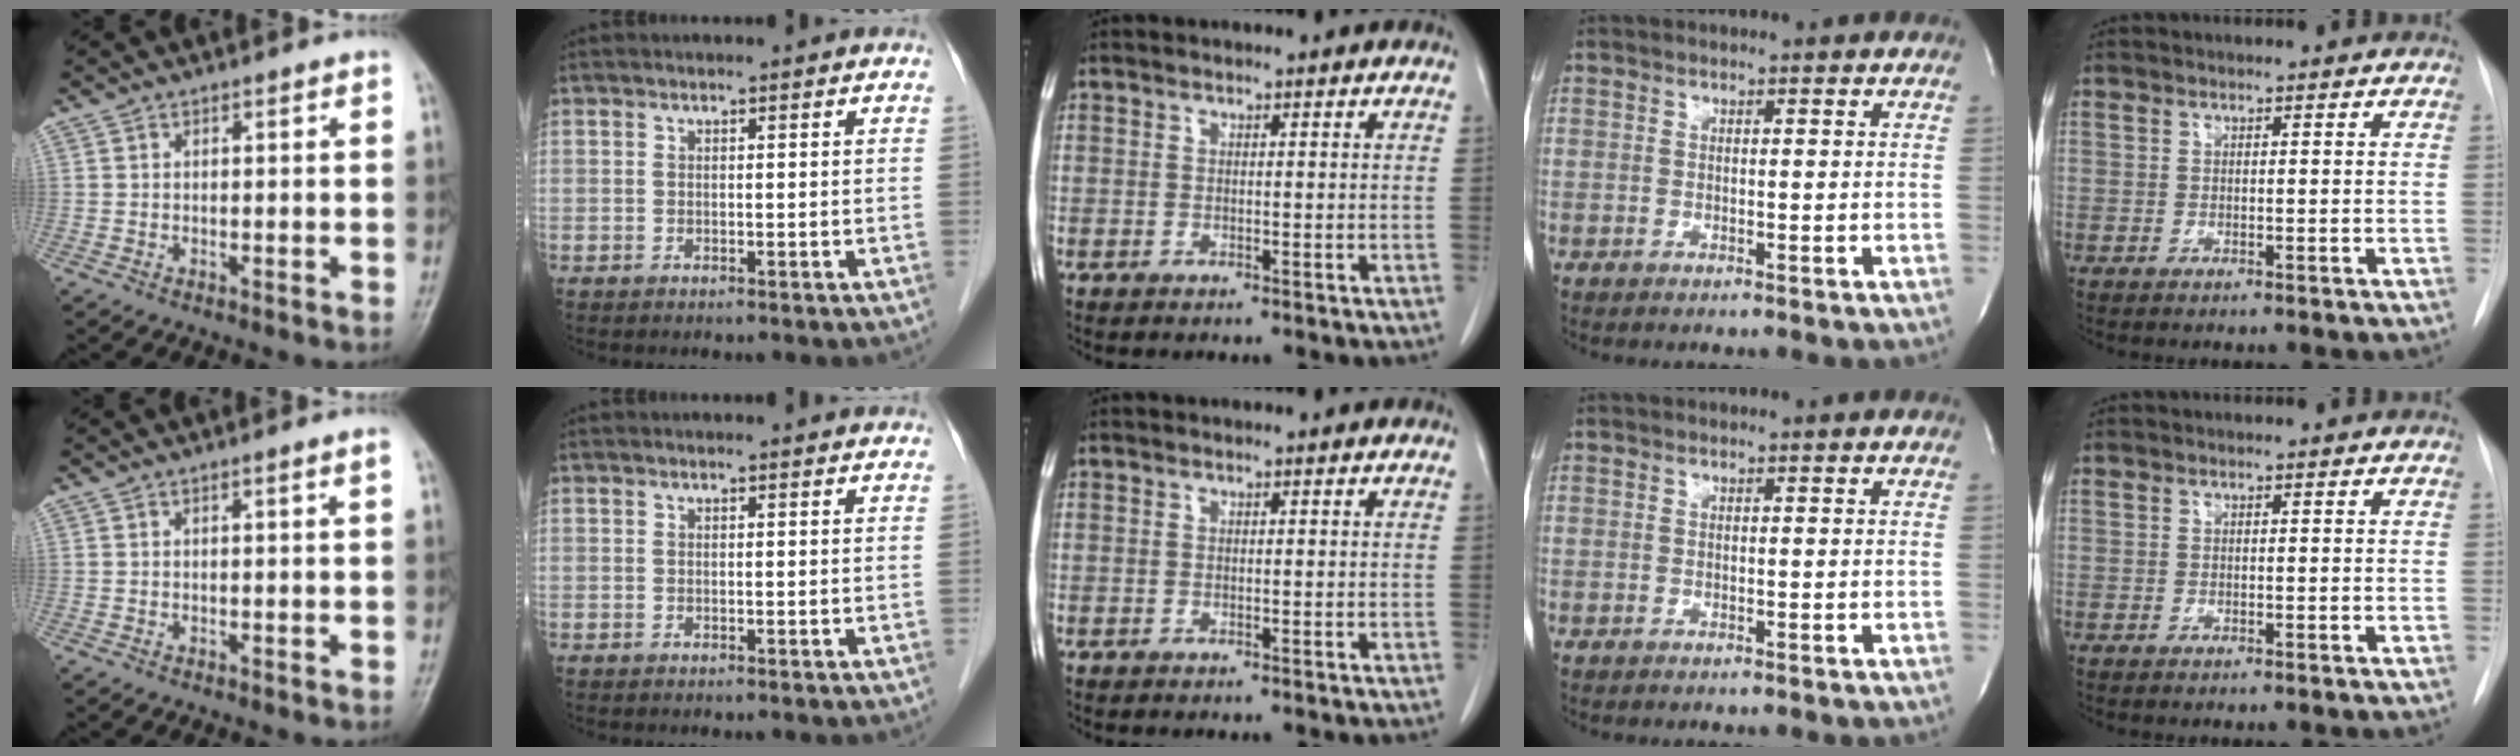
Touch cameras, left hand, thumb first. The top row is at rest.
{"thumb": {"total": 1.1, "force": [0.4, -0.3, 1.0], "torque": [-0.020, 0.000, 0.007]}, "index": {"total": 2.0, "force": [2.0, 0.2, 0.3], "torque": [-0.012, 0.004, 0.016]}}